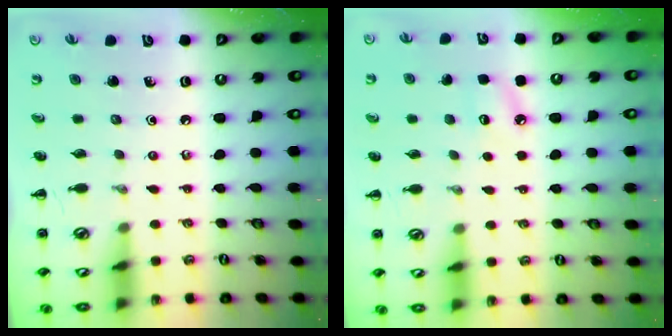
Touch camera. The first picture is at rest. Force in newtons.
{"total": 6.1, "press": 5.8, "slide": 1.7}